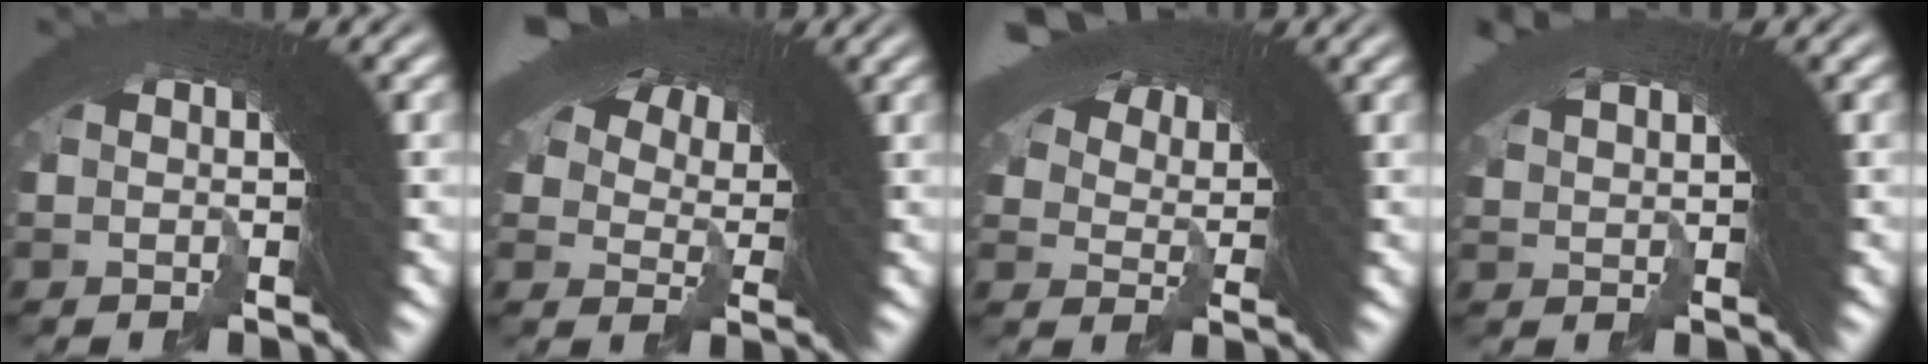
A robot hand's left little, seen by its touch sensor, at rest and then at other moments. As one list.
[{"total": 4.7, "force": [2.0, 3.4, 2.6], "torque": [-0.041, -0.014, 0.041]}, {"total": 3.4, "force": [3.0, 1.1, 1.2], "torque": [-0.023, -0.012, 0.060]}, {"total": 1.2, "force": [1.0, -0.3, 0.6], "torque": [0.007, 0.002, 0.024]}]